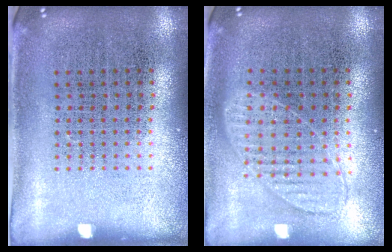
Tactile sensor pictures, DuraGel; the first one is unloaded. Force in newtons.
{"total": 0.9, "press": 0.9, "slide": 0.2}